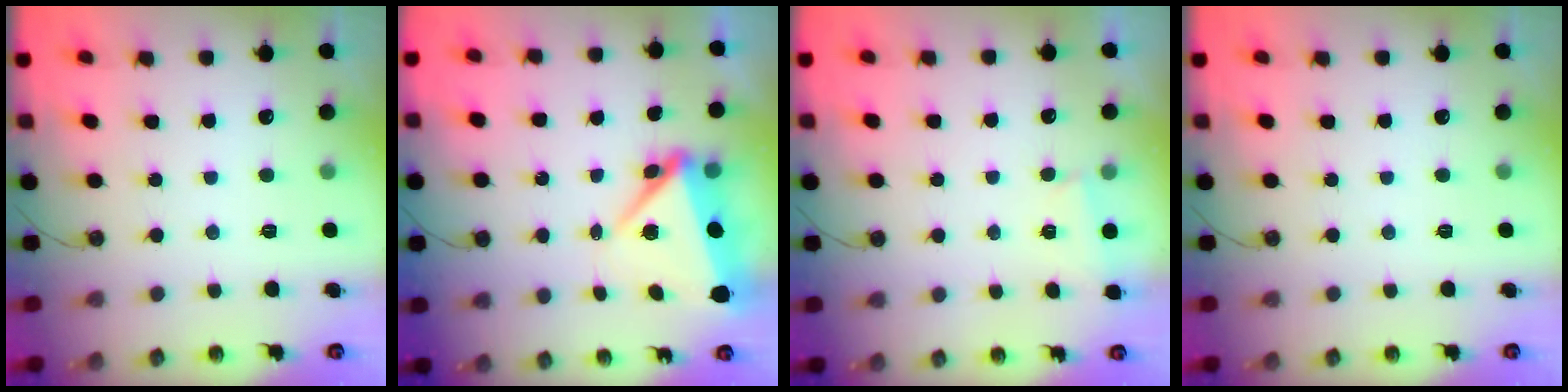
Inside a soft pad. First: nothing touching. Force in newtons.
{"total": 7.0, "press": 6.8, "slide": 1.8}
{"total": 1.0, "press": 0.9, "slide": 0.4}
{"total": 0.0}